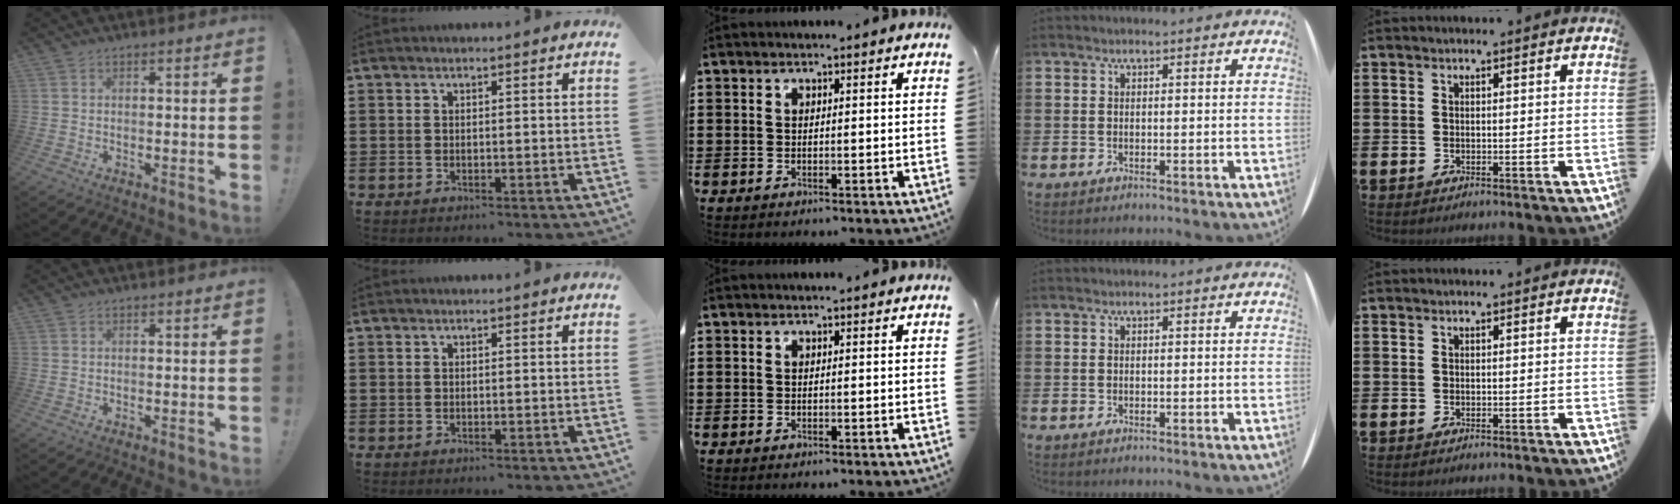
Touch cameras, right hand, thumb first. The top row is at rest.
{}